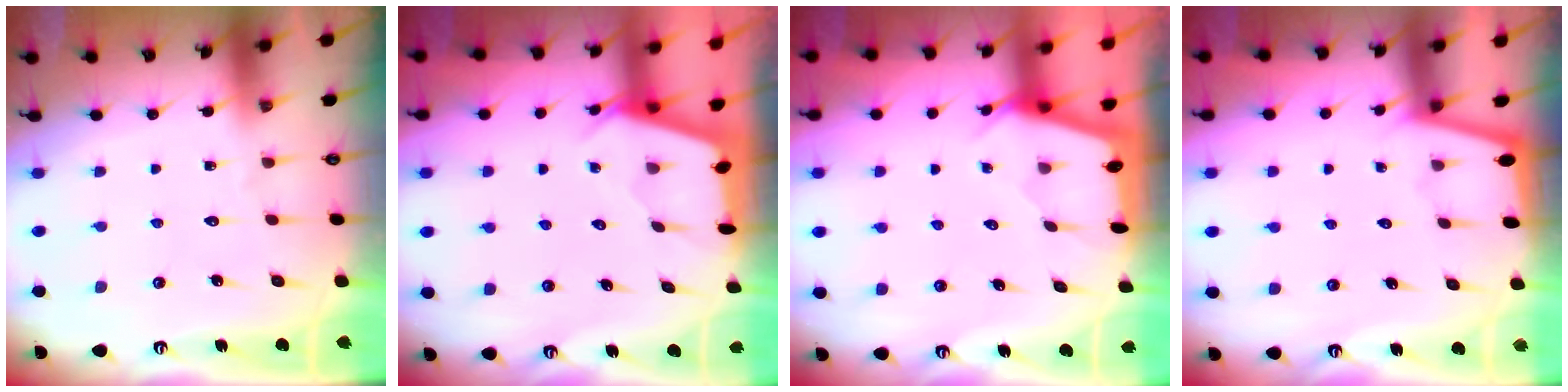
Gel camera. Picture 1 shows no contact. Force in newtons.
{"total": 2.4, "press": 2.4, "slide": 0.2}
{"total": 2.2, "press": 2.2, "slide": 0.3}
{"total": 1.4, "press": 1.4, "slide": 0.2}